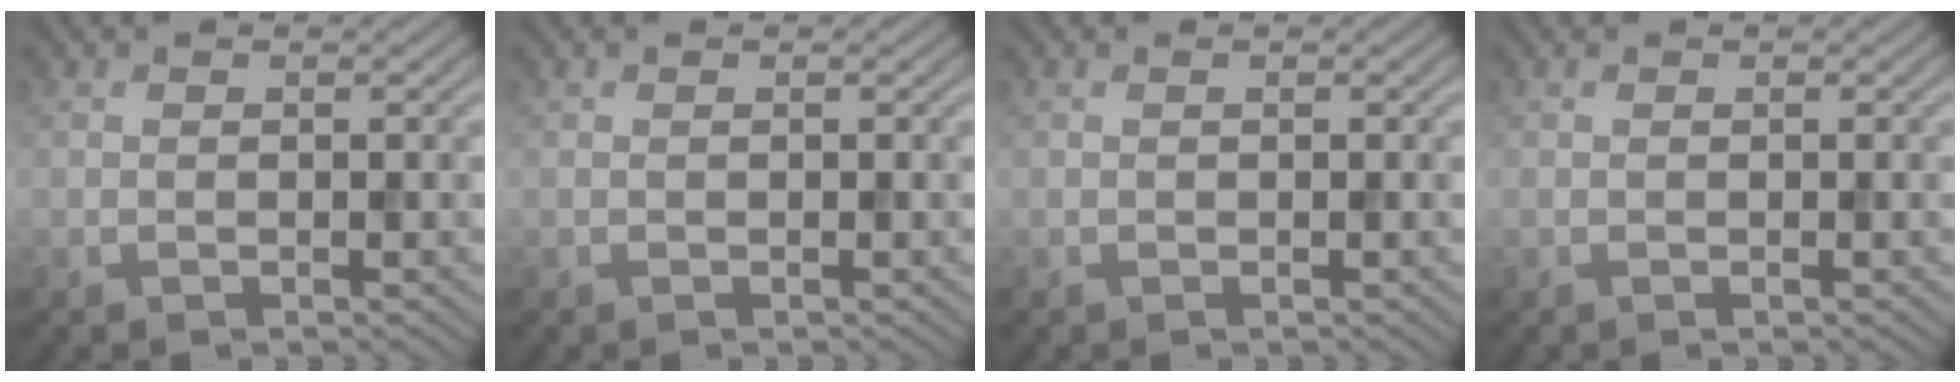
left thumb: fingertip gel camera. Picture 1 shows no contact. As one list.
[{"total": 0.0}, {"total": 0.0}, {"total": 0.0}]